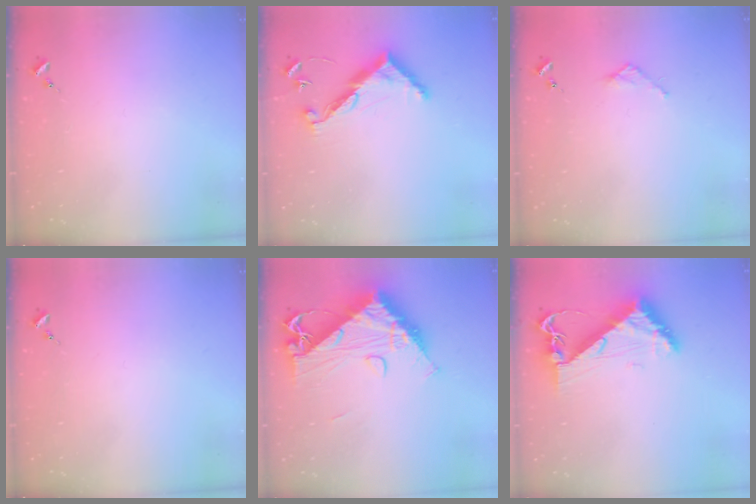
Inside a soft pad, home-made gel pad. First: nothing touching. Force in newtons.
{"total": 10.6, "press": 10.6, "slide": 0.4}
{"total": 2.7, "press": 2.7, "slide": 0.2}
{"total": 0.0}
{"total": 15.5, "press": 15.5, "slide": 1.5}
{"total": 8.3, "press": 8.2, "slide": 1.0}